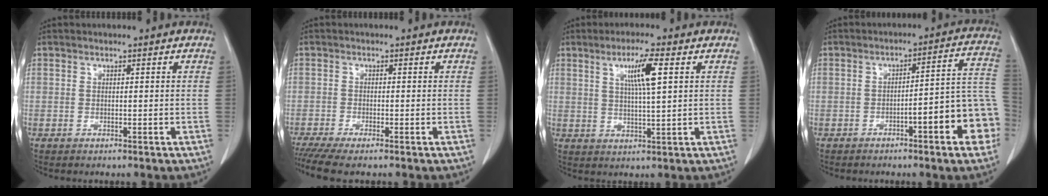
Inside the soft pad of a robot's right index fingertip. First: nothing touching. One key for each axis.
{"total": 5.2, "fx": -4.2, "fy": 0.3, "fz": 3.1, "tx": -0.052, "ty": -0.010, "tz": -0.072}
{"total": 6.3, "fx": 2.3, "fy": 0.0, "fz": 5.9, "tx": -0.104, "ty": 0.001, "tz": 0.040}
{"total": 11.5, "fx": -4.4, "fy": 1.5, "fz": 10.5, "tx": -0.112, "ty": 0.035, "tz": -0.058}